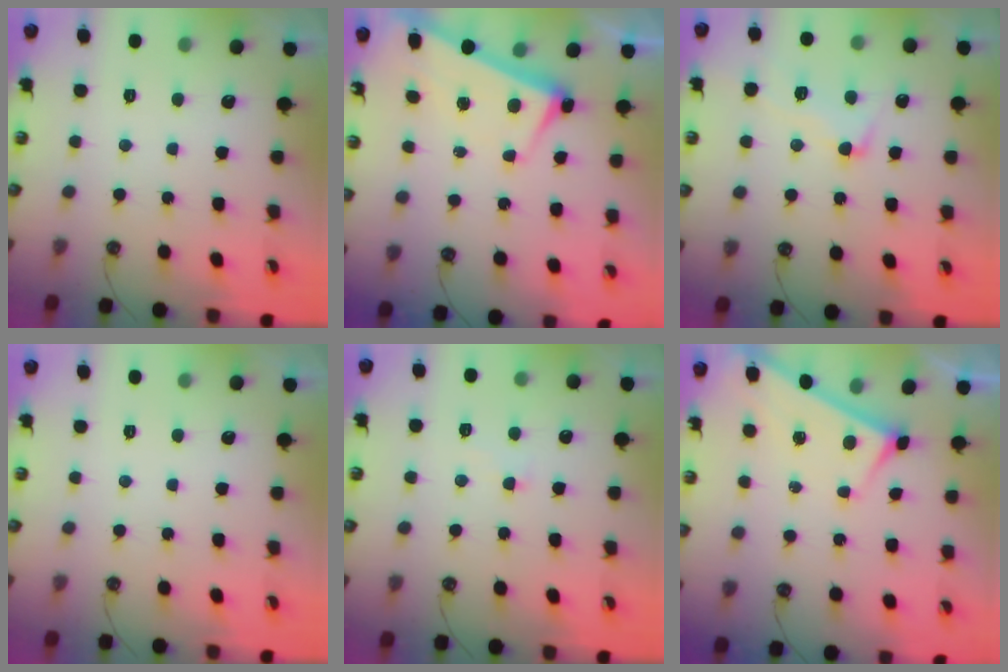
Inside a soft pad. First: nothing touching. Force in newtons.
{"total": 3.3, "press": 3.3, "slide": 0.7}
{"total": 4.5, "press": 4.3, "slide": 1.3}
{"total": 0.0}
{"total": 1.5, "press": 1.2, "slide": 0.8}
{"total": 3.1, "press": 3.1, "slide": 0.3}